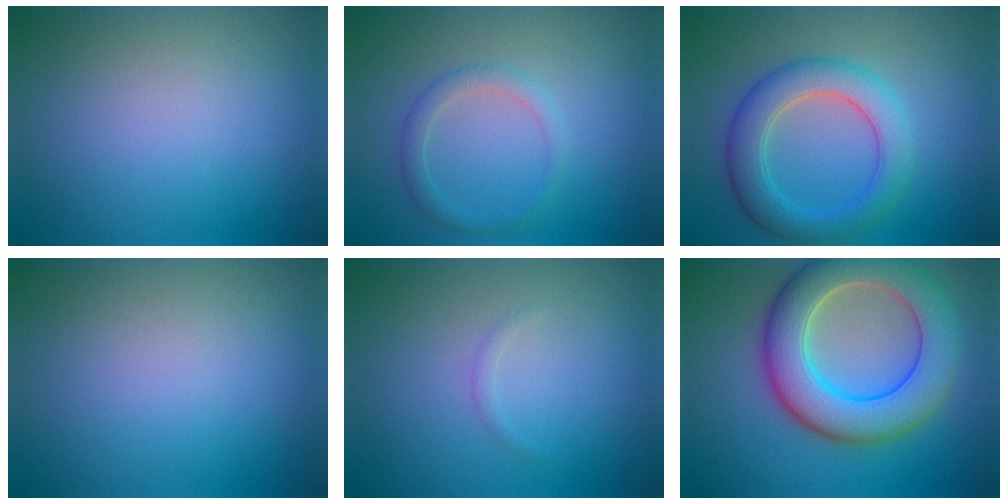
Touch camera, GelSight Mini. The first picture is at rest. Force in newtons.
{"total": 1.7, "press": 1.7, "slide": 0.1}
{"total": 5.1, "press": 5.1, "slide": 0.2}
{"total": 0.0}
{"total": 0.5, "press": 0.5, "slide": 0.0}
{"total": 9.3, "press": 9.3, "slide": 0.6}